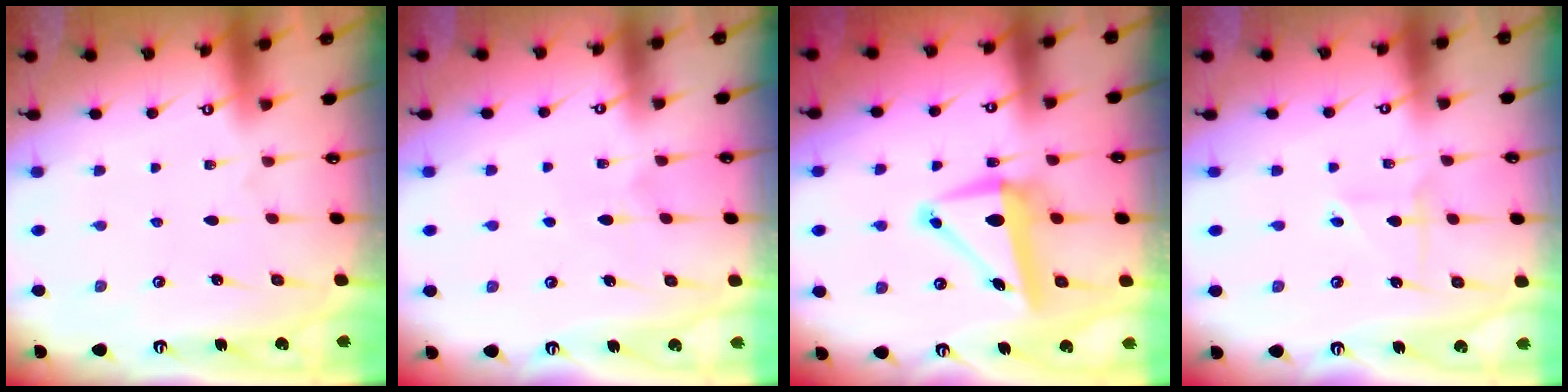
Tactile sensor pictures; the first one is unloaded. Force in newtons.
{"total": 5.0, "press": 5.0, "slide": 0.4}
{"total": 9.7, "press": 9.3, "slide": 2.8}
{"total": 5.2, "press": 5.2, "slide": 0.6}